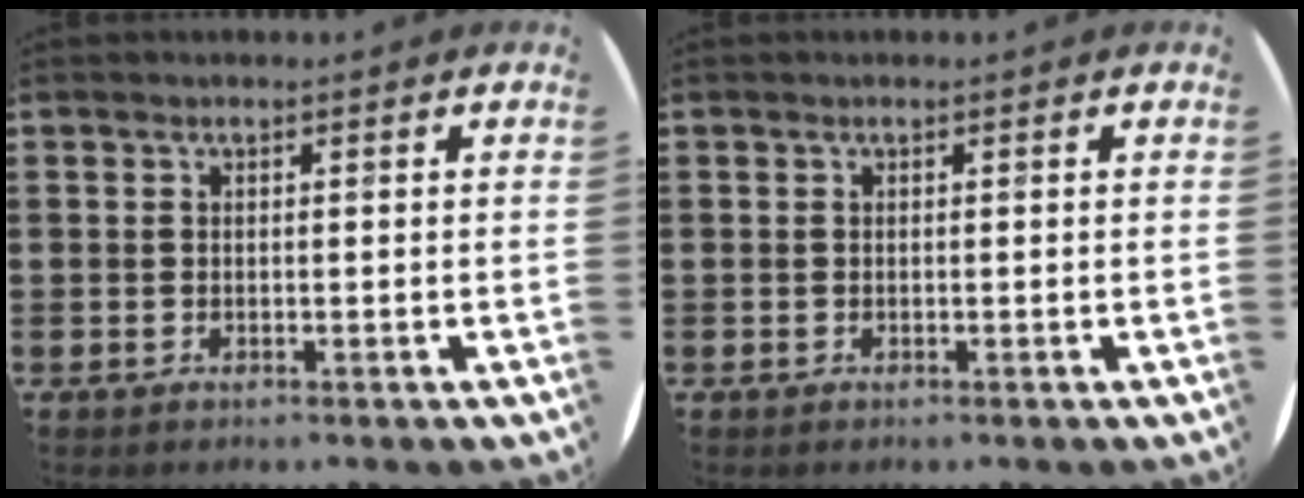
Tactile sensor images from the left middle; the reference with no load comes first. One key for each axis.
{"total": 0.0}